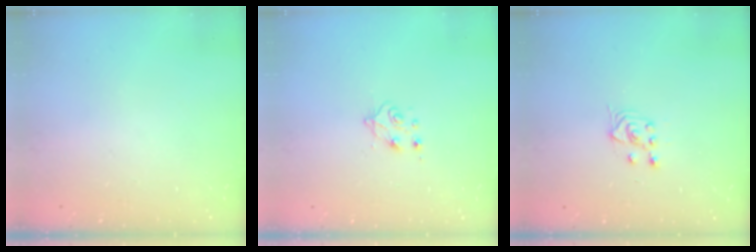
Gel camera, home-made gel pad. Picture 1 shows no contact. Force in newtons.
{"total": 5.5, "press": 5.4, "slide": 0.6}
{"total": 3.8, "press": 3.6, "slide": 1.4}